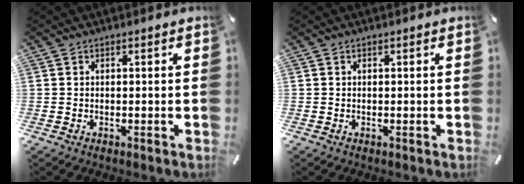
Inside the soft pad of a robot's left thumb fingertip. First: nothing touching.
{"total": 0.0}